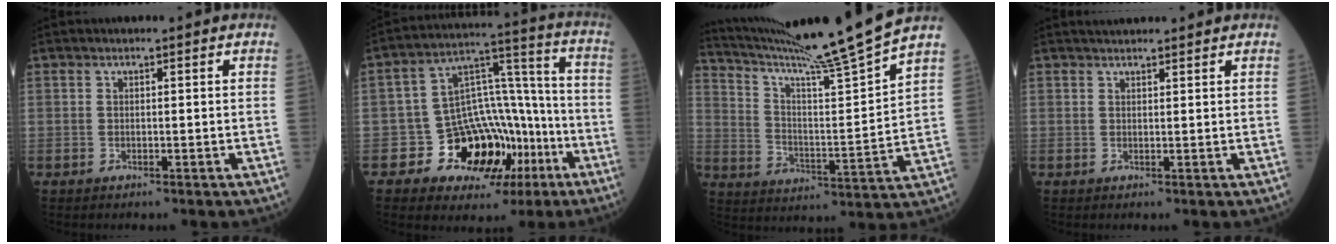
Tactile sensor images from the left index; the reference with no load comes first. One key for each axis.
{"total": 14.2, "fx": -6.5, "fy": 10.3, "fz": 7.2, "tx": -0.093, "ty": 0.059, "tz": -0.088}
{"total": 18.0, "fx": 15.8, "fy": -3.5, "fz": 7.8, "tx": -0.141, "ty": -0.045, "tz": 0.247}
{"total": 2.9, "fx": 2.7, "fy": 0.3, "fz": 0.9, "tx": -0.010, "ty": 0.027, "tz": 0.045}